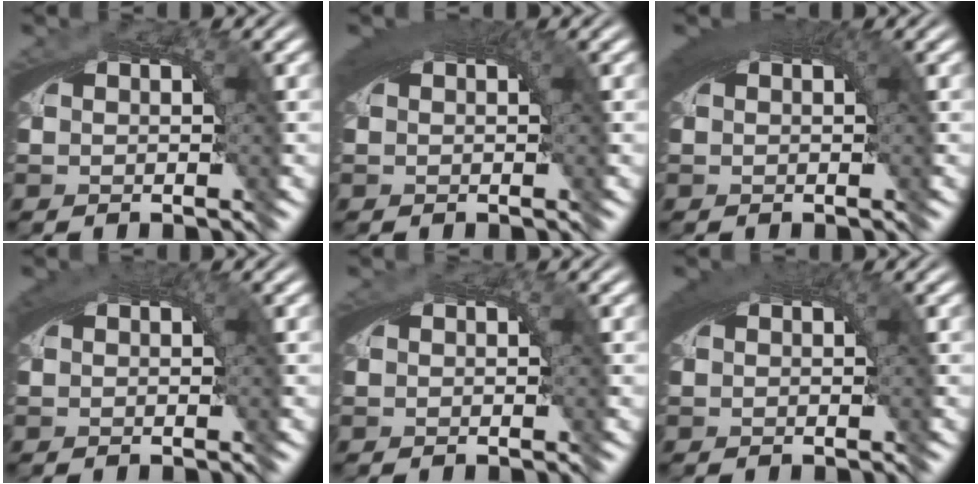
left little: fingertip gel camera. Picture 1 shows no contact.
{"total": 2.8, "force": [1.1, 0.8, 2.5], "torque": [-0.031, 0.009, 0.016]}
{"total": 3.1, "force": [1.2, 0.9, 2.8], "torque": [-0.034, 0.011, 0.016]}
{"total": 1.5, "force": [0.7, 0.1, 1.4], "torque": [-0.018, 0.005, 0.011]}
{"total": 0.0}
{"total": 2.2, "force": [0.9, 0.5, 2.0], "torque": [-0.028, 0.007, 0.014]}